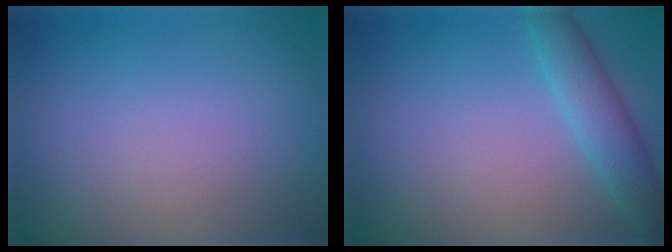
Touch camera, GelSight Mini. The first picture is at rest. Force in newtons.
{"total": 3.4, "press": 3.4, "slide": 0.1}